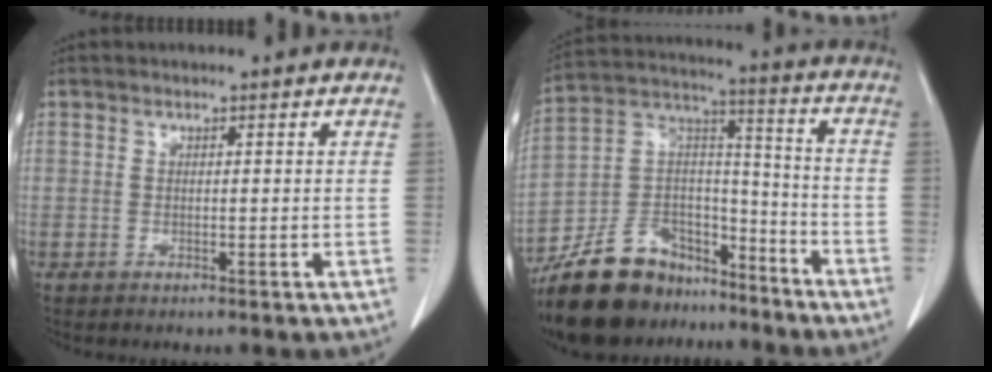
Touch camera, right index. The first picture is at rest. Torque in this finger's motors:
{"motor_torque": [-0.21, -0.35, -0.52, -0.21]}